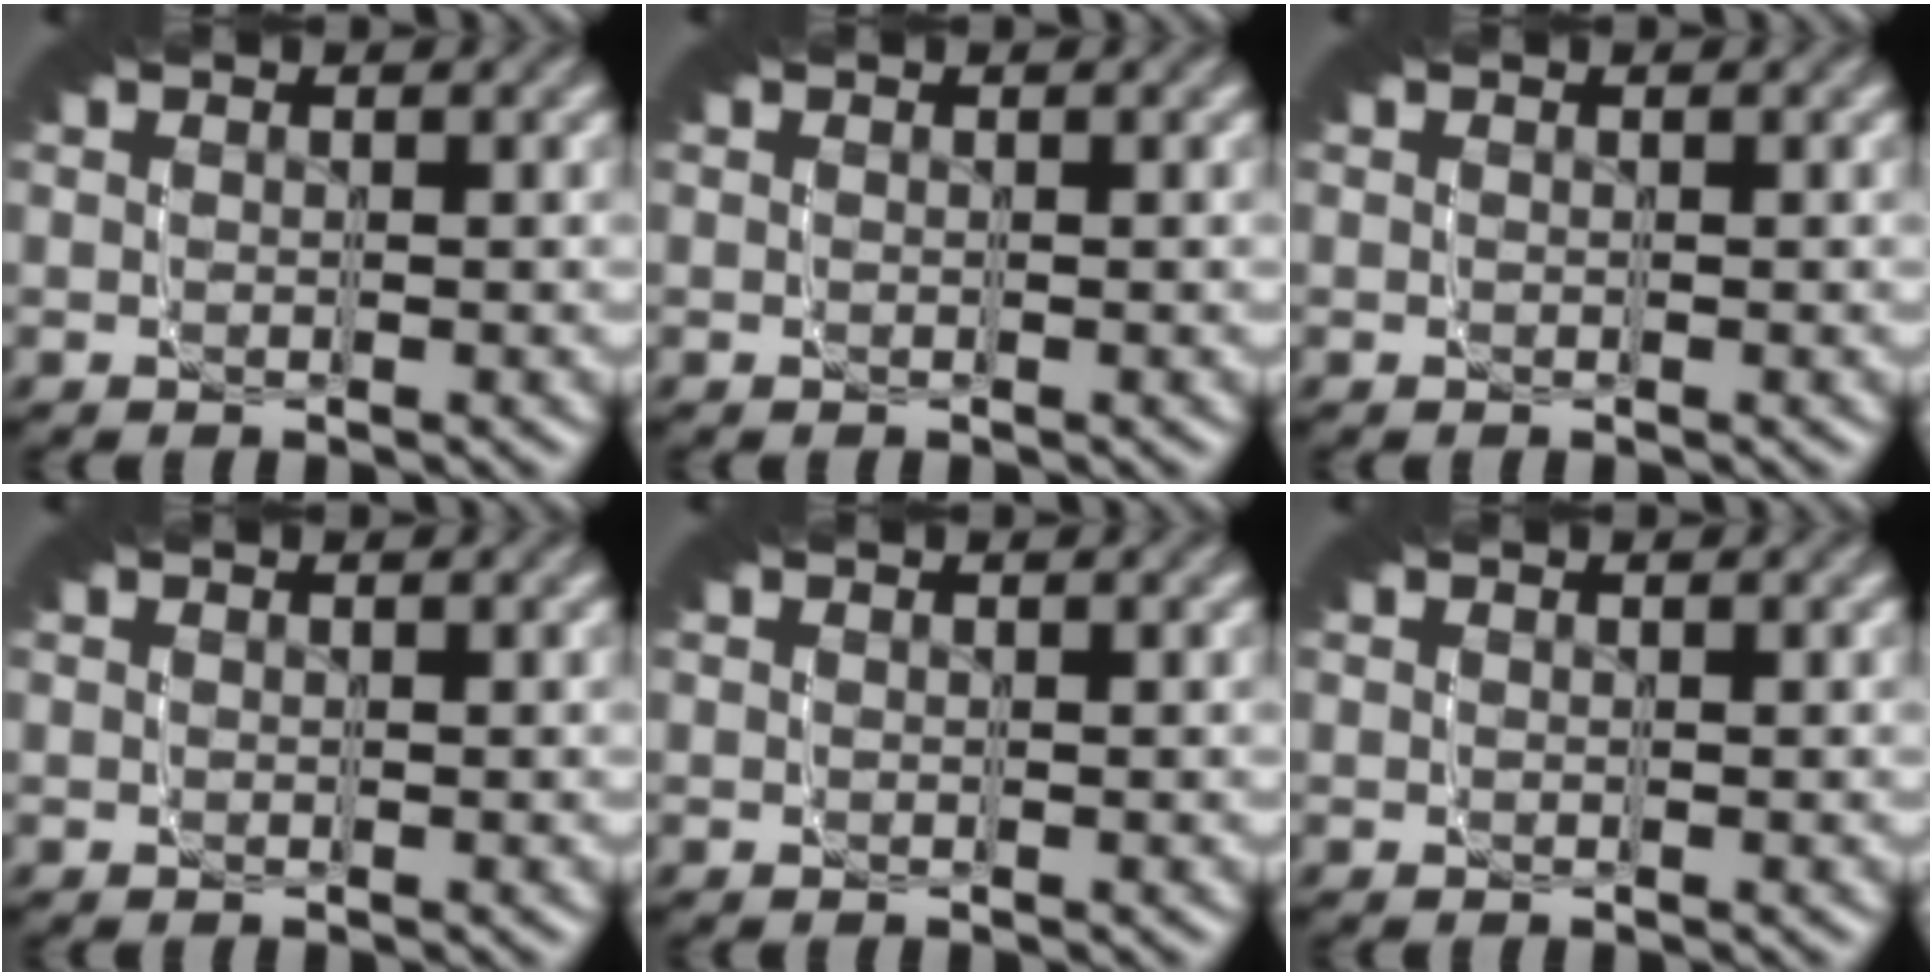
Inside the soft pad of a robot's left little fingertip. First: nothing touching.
{"total": 0.0}
{"total": 0.0}
{"total": 0.0}
{"total": 0.0}
{"total": 0.0}